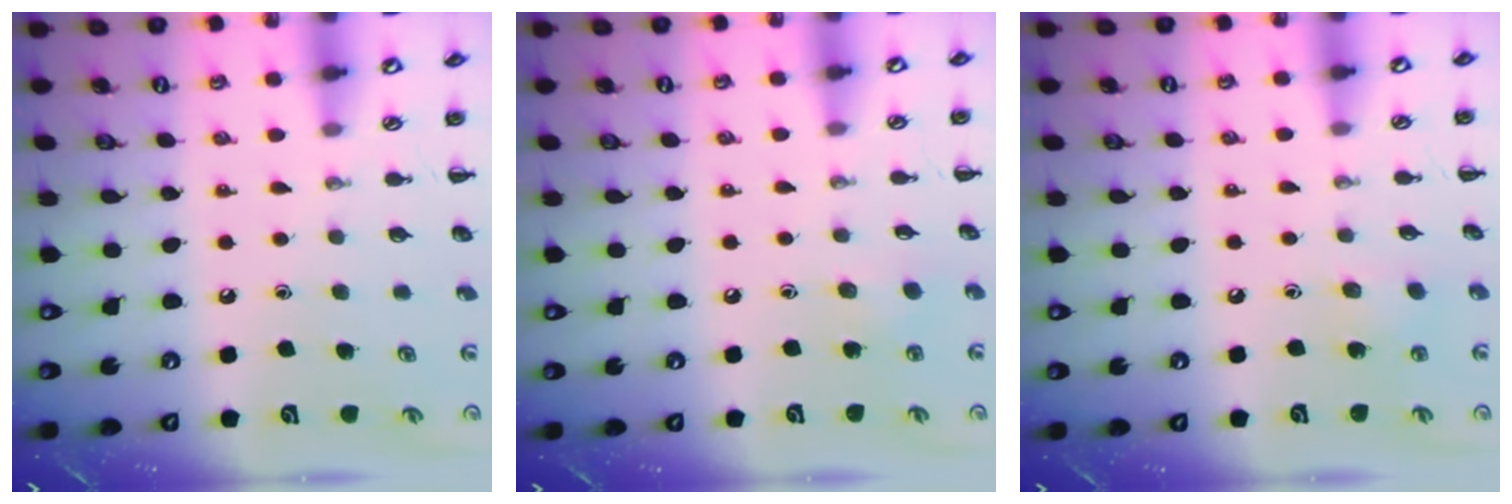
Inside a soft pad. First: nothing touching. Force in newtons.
{"total": 4.4, "press": 4.2, "slide": 1.1}
{"total": 5.6, "press": 5.4, "slide": 1.4}